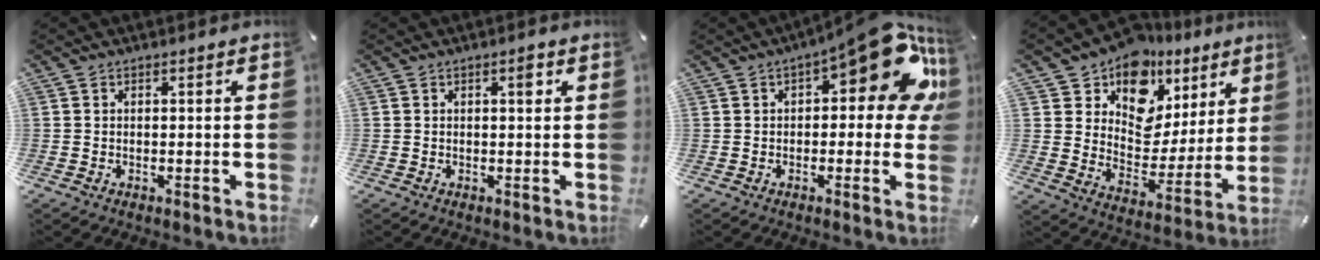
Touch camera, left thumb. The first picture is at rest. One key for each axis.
{"total": 2.1, "fx": 0.7, "fy": 0.9, "fz": 1.8, "tx": -0.013, "ty": -0.002, "tz": 0.005}
{"total": 16.9, "fx": 6.7, "fy": 7.0, "fz": 13.9, "tx": -0.171, "ty": -0.046, "tz": 0.106}
{"total": 13.3, "fx": 9.5, "fy": 8.7, "fz": 3.3, "tx": -0.056, "ty": -0.095, "tz": 0.171}